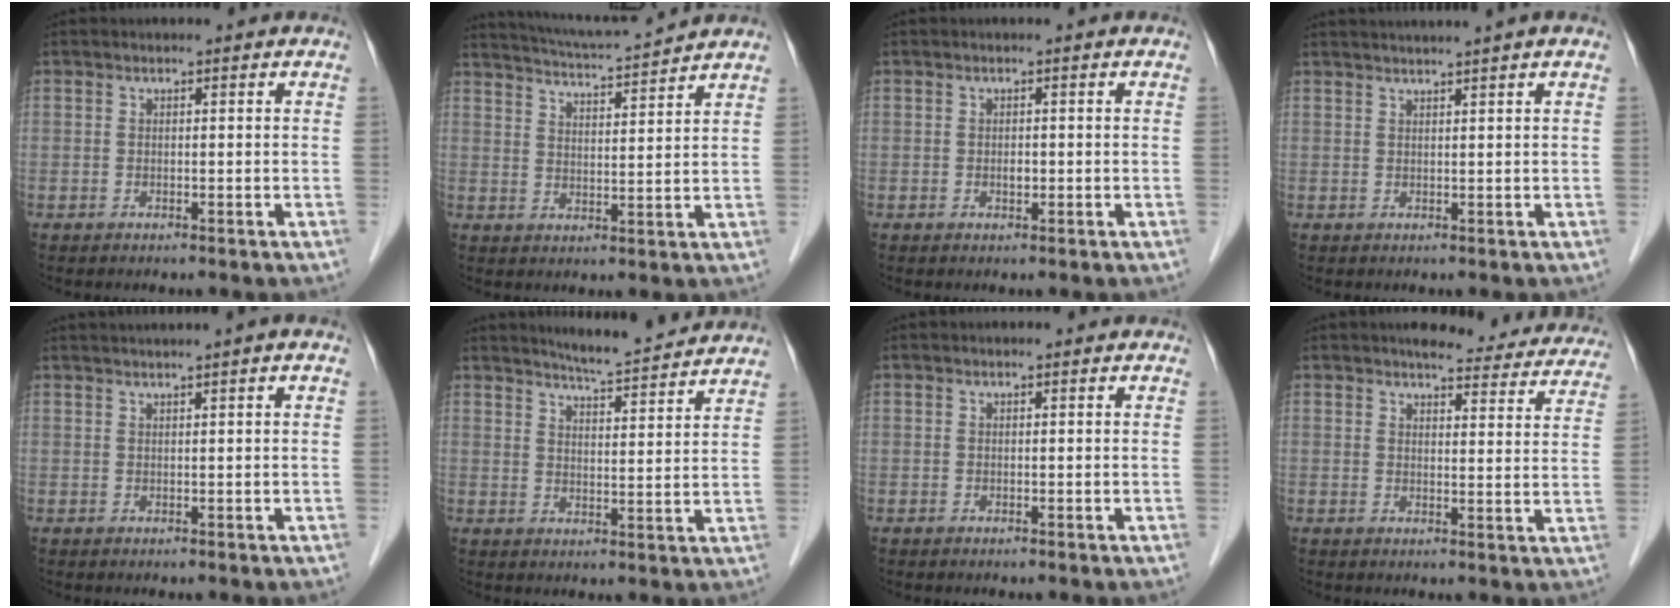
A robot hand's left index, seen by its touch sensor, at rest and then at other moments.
{"total": 10.5, "force": [10.0, -1.0, 3.1], "torque": [-0.063, 0.013, 0.157]}
{"total": 0.9, "force": [-0.2, 0.5, 0.7], "torque": [-0.013, 0.001, -0.002]}
{"total": 4.5, "force": [3.8, -1.3, 2.1], "torque": [-0.026, 0.020, 0.059]}
{"total": 3.5, "force": [2.6, -0.8, 2.2], "torque": [-0.035, 0.024, 0.048]}
{"total": 9.8, "force": [9.3, -0.3, 3.0], "torque": [-0.060, 0.003, 0.129]}
{"total": 0.0}
{"total": 14.4, "force": [13.4, 3.2, 4.4], "torque": [-0.026, -0.017, 0.137]}